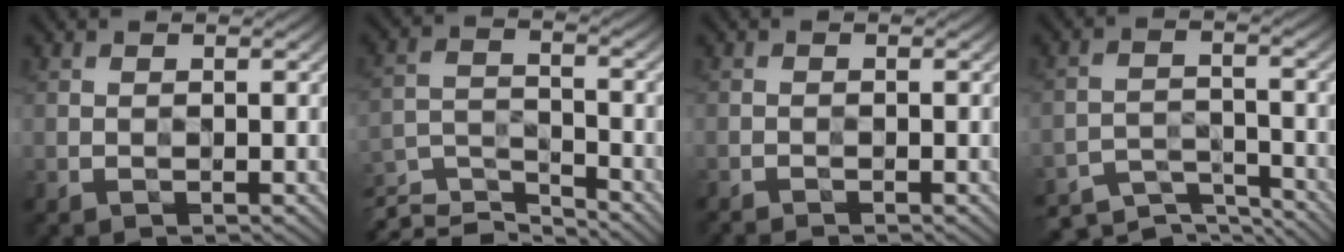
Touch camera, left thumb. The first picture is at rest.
{"total": 7.4, "force": [-6.8, 1.4, 2.4], "torque": [-0.060, -0.010, -0.132]}
{"total": 1.5, "force": [-1.4, -0.4, 0.0], "torque": [-0.006, 0.002, -0.026]}
{"total": 8.3, "force": [-7.9, 1.4, 2.1], "torque": [-0.044, -0.003, -0.121]}